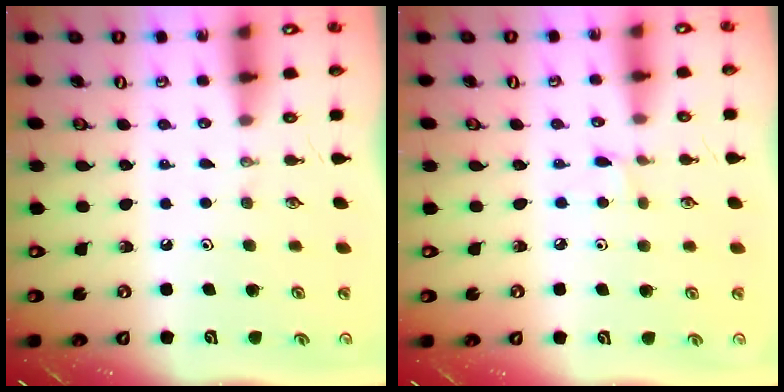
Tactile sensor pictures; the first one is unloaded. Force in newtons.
{"total": 2.6, "press": 2.6, "slide": 0.3}